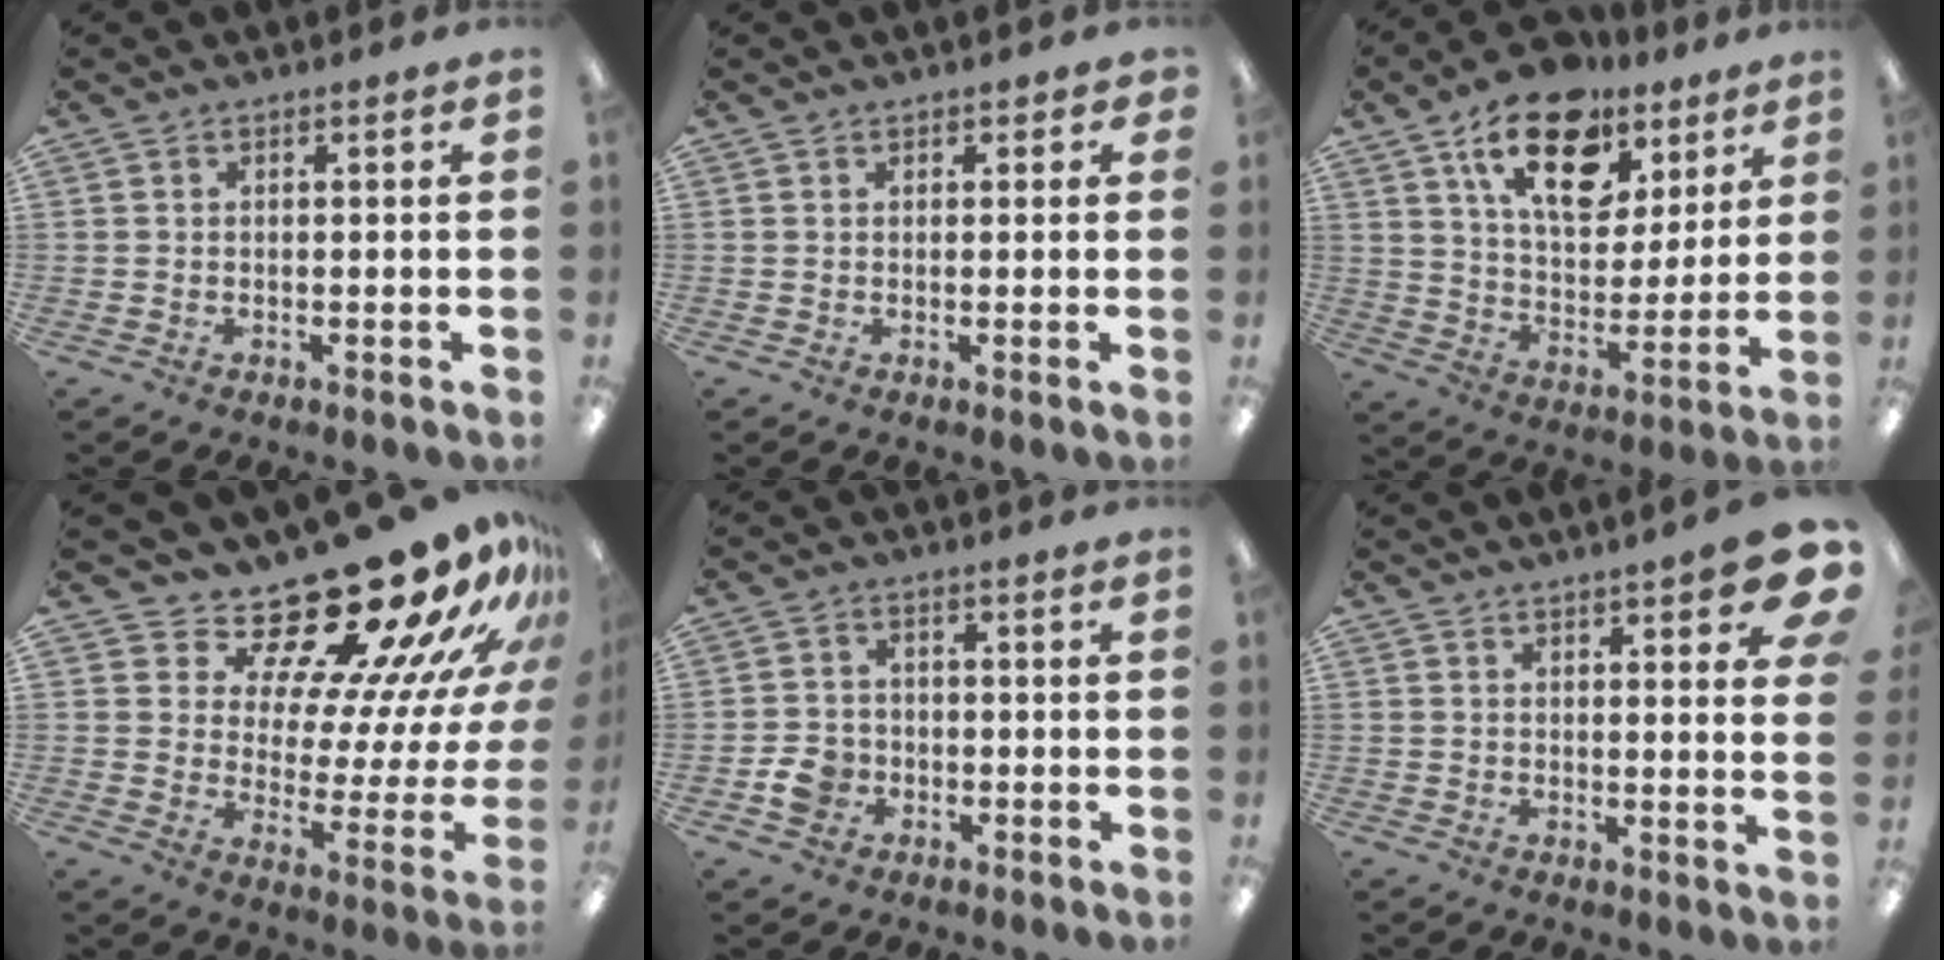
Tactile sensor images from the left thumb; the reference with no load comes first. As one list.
[{"total": 1.0, "force": [0.7, 0.7, 0.2], "torque": [0.004, -0.002, 0.011]}, {"total": 19.2, "force": [11.0, 10.8, 11.5], "torque": [-0.175, -0.042, 0.189]}, {"total": 22.2, "force": [18.0, 6.9, 11.1], "torque": [-0.162, -0.147, 0.300]}, {"total": 5.1, "force": [-1.8, 4.3, 2.2], "torque": [-0.039, 0.009, -0.029]}, {"total": 8.5, "force": [5.1, 1.7, 6.6], "torque": [-0.085, -0.026, 0.079]}]